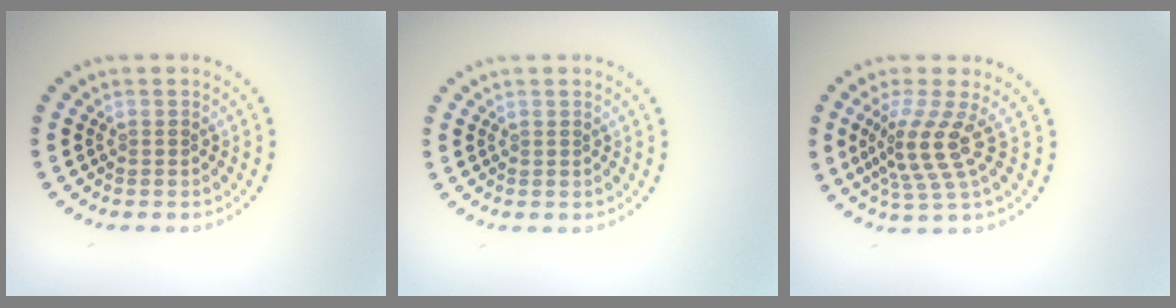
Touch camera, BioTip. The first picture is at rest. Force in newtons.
{"total": 0.0}
{"total": 3.7, "press": 2.6, "slide": 2.6}